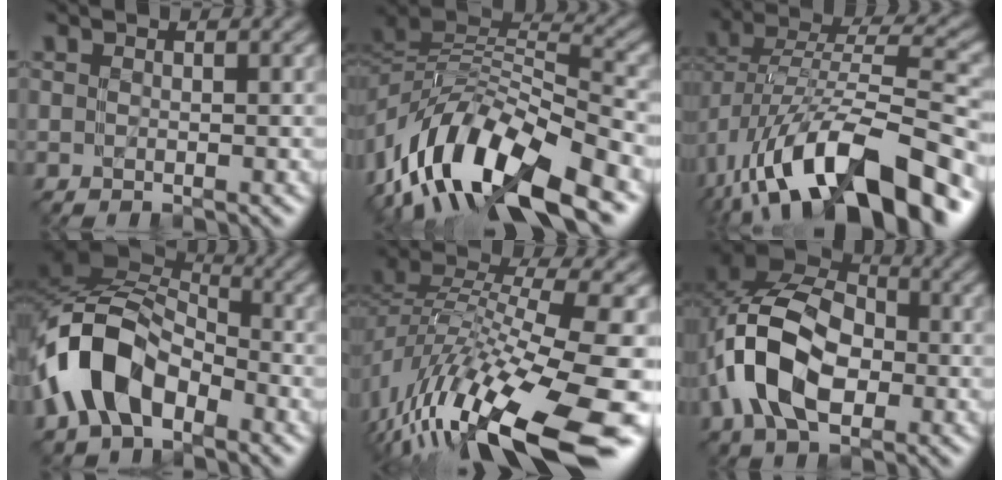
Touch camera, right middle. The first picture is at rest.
{"total": 12.9, "force": [-7.6, 5.5, 8.8], "torque": [-0.176, 0.006, -0.137]}
{"total": 13.9, "force": [-6.8, 5.8, 10.6], "torque": [-0.197, 0.008, -0.110]}
{"total": 8.5, "force": [-4.0, 5.4, 5.3], "torque": [-0.113, 0.012, -0.085]}
{"total": 14.3, "force": [-7.6, 4.1, 11.4], "torque": [-0.222, 0.004, -0.120]}
{"total": 10.0, "force": [-2.3, 6.5, 7.3], "torque": [-0.159, 0.012, -0.052]}